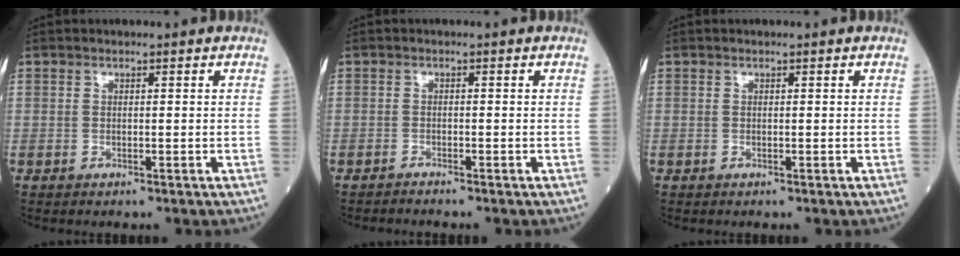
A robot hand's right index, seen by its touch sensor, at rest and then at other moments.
{"total": 1.0, "force": [-1.0, -0.3, -0.1], "torque": [-0.001, -0.001, -0.018]}
{"total": 0.0}